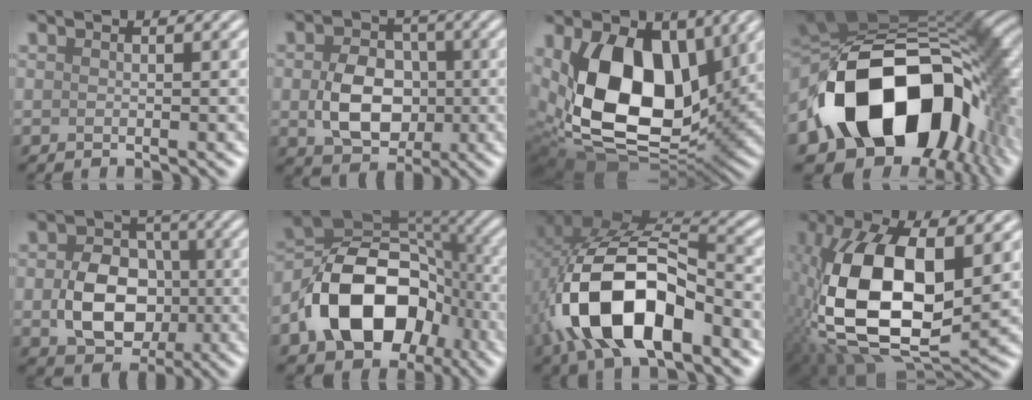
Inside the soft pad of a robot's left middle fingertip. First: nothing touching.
{"total": 6.3, "force": [-0.6, 4.7, 4.2], "torque": [-0.083, -0.006, -0.004]}
{"total": 13.8, "force": [2.6, 8.9, 10.3], "torque": [-0.194, -0.024, 0.051]}
{"total": 17.9, "force": [-3.8, 12.6, 12.2], "torque": [-0.225, -0.019, -0.061]}
{"total": 7.3, "force": [-1.0, 5.5, 4.6], "torque": [-0.084, -0.002, -0.012]}
{"total": 12.9, "force": [-4.4, 8.7, 8.5], "torque": [-0.155, 0.007, -0.086]}
{"total": 13.5, "force": [-4.6, 7.2, 10.5], "torque": [-0.205, 0.002, -0.086]}
{"total": 14.5, "force": [-0.3, 7.4, 12.5], "torque": [-0.270, -0.007, -0.001]}